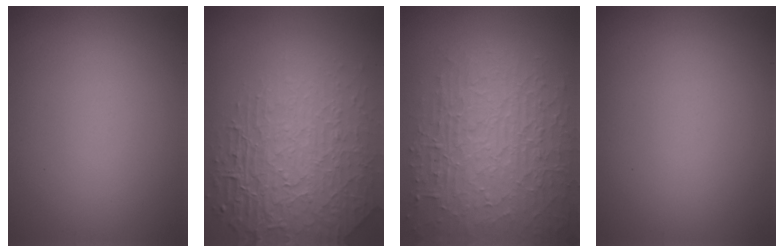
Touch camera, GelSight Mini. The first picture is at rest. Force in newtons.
{"total": 8.4, "press": 5.7, "slide": 6.2}
{"total": 9.0, "press": 6.2, "slide": 6.5}
{"total": 0.0}